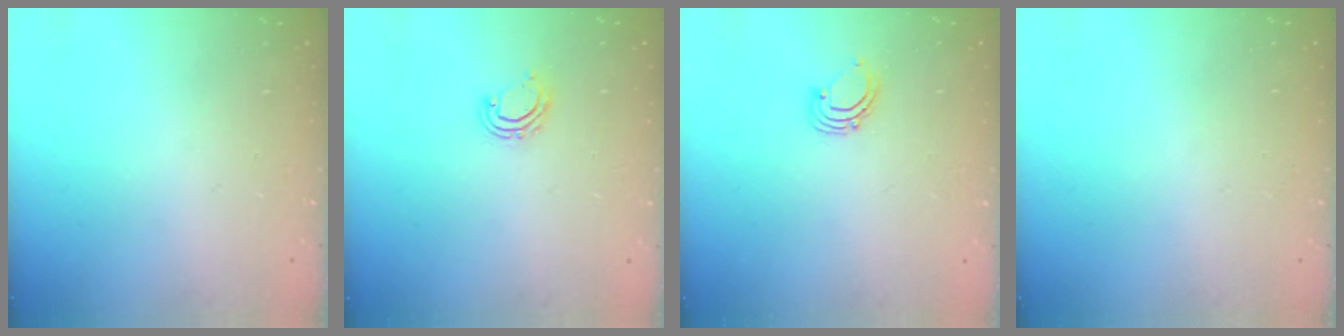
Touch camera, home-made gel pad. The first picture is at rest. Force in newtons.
{"total": 6.5, "press": 6.5, "slide": 0.4}
{"total": 2.9, "press": 2.9, "slide": 0.2}
{"total": 0.0}